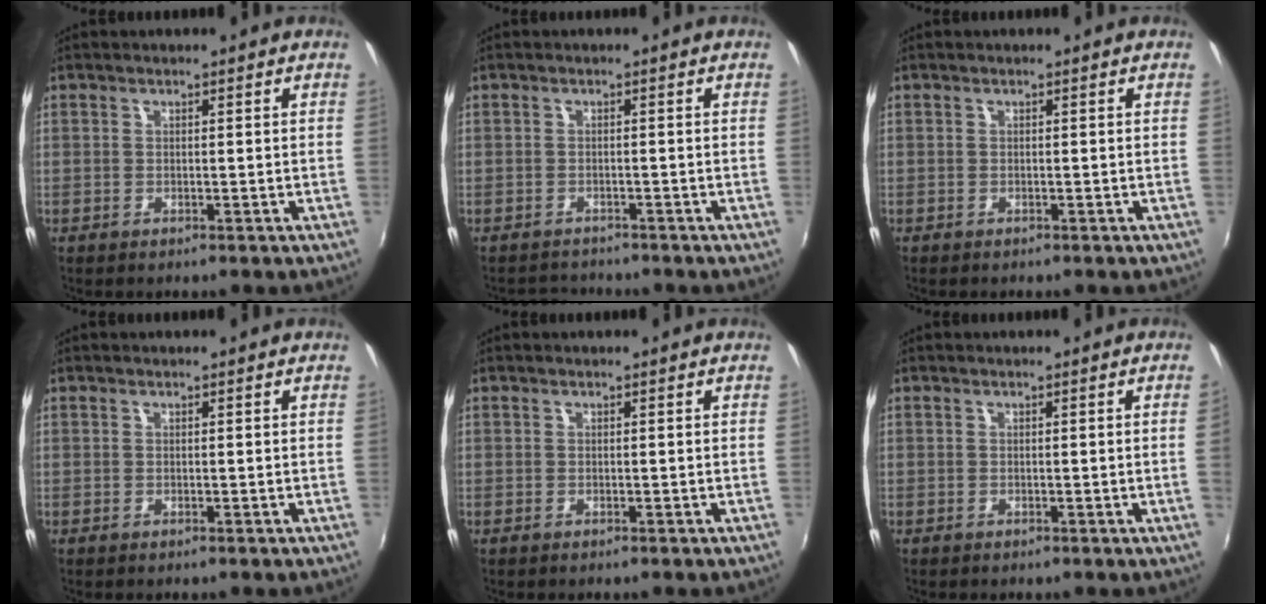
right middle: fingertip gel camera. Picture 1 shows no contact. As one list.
[{"total": 2.6, "force": [-2.5, 0.7, -0.2], "torque": [-0.008, 0.003, -0.046]}, {"total": 0.0}, {"total": 0.0}, {"total": 0.0}, {"total": 0.9, "force": [0.1, -0.6, 0.7], "torque": [-0.003, -0.007, 0.001]}]